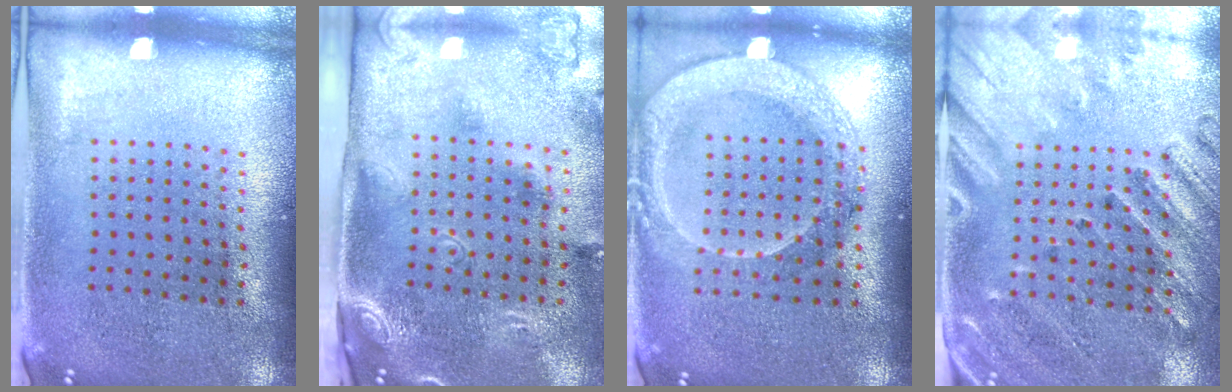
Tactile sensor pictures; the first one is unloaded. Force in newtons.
{"total": 2.7, "press": 1.8, "slide": 2.1}
{"total": 2.0, "press": 1.8, "slide": 0.7}
{"total": 2.5, "press": 2.1, "slide": 1.4}